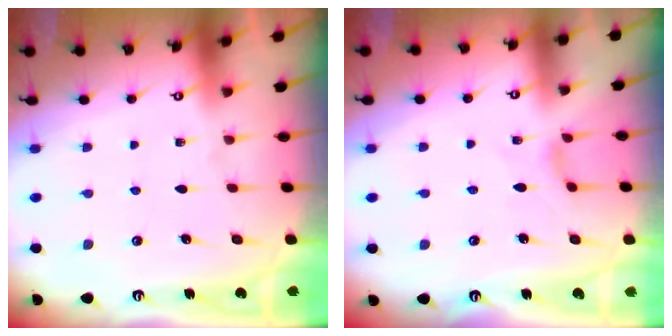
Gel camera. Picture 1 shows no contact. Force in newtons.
{"total": 1.7, "press": 1.6, "slide": 0.4}